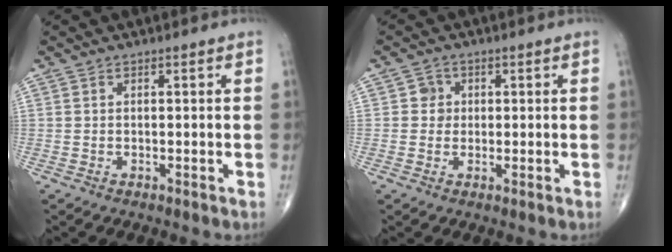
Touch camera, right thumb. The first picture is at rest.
{"total": 2.4, "force": [0.3, 2.3, 0.5], "torque": [0.008, 0.004, 0.000]}